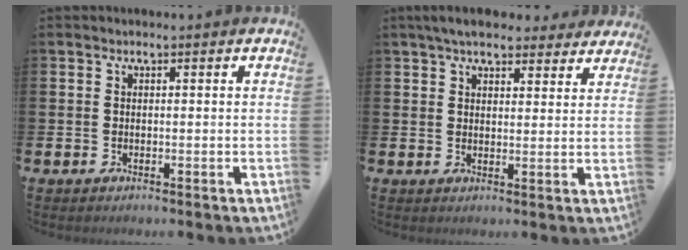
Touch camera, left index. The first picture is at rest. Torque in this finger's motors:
{"motor_torque": [1.02, -1.12, 0.84, 0.21]}